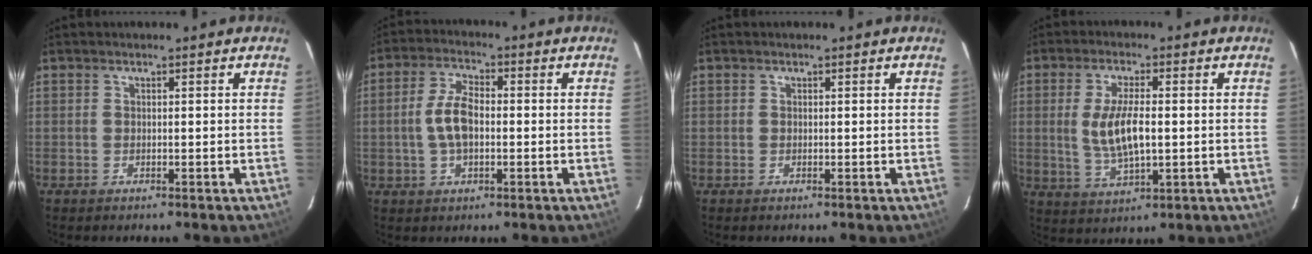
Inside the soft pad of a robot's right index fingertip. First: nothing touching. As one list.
[{"total": 6.9, "force": [-0.7, 3.5, 6.0], "torque": [-0.120, 0.010, -0.010]}, {"total": 0.5, "force": [-0.1, 0.5, -0.1], "torque": [0.002, 0.001, -0.002]}, {"total": 8.7, "force": [0.1, 3.0, 8.1], "torque": [-0.162, -0.005, 0.008]}]